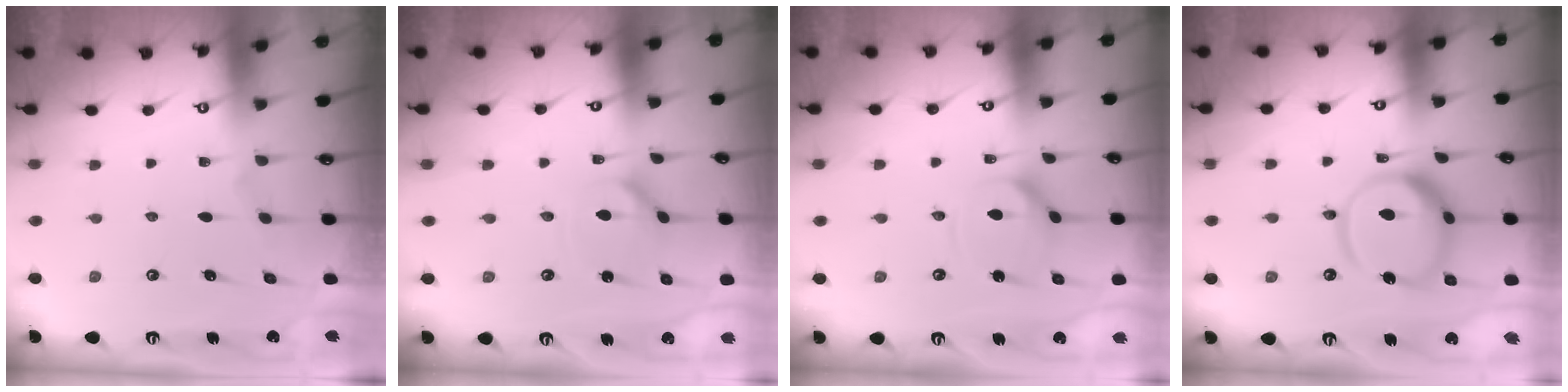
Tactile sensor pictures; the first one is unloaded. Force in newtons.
{"total": 3.6, "press": 3.6, "slide": 0.2}
{"total": 4.8, "press": 4.8, "slide": 0.3}
{"total": 14.4, "press": 14.3, "slide": 1.7}